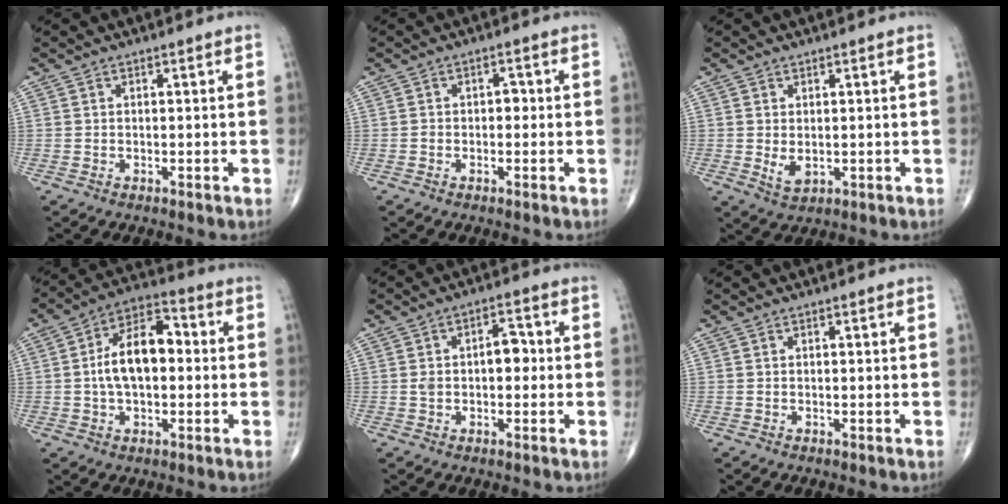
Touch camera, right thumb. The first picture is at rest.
{"total": 1.8, "force": [-0.2, 1.3, 1.3], "torque": [-0.006, 0.008, -0.008]}
{"total": 3.0, "force": [0.0, 1.8, 2.3], "torque": [-0.037, -0.007, 0.008]}
{"total": 12.7, "force": [0.2, 7.2, 10.4], "torque": [-0.171, 0.031, -0.006]}
{"total": 5.9, "force": [0.1, 3.5, 4.7], "torque": [-0.067, 0.021, -0.001]}
{"total": 0.0}